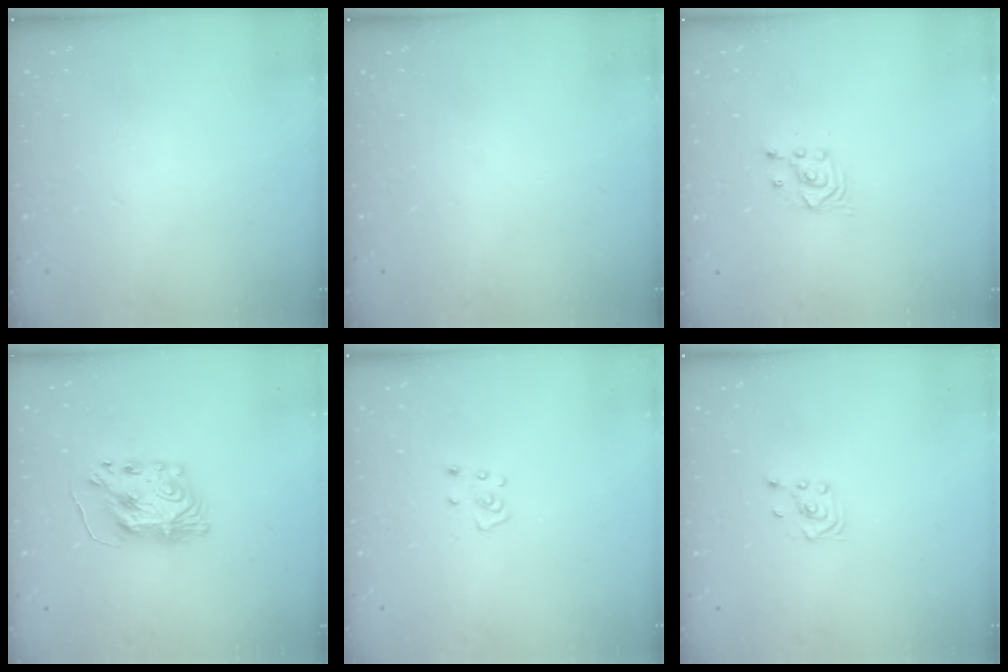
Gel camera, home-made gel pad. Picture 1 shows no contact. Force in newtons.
{"total": 0.0}
{"total": 2.5, "press": 2.5, "slide": 0.1}
{"total": 8.9, "press": 8.9, "slide": 0.6}
{"total": 3.7, "press": 3.7, "slide": 0.3}
{"total": 2.0, "press": 1.8, "slide": 0.8}